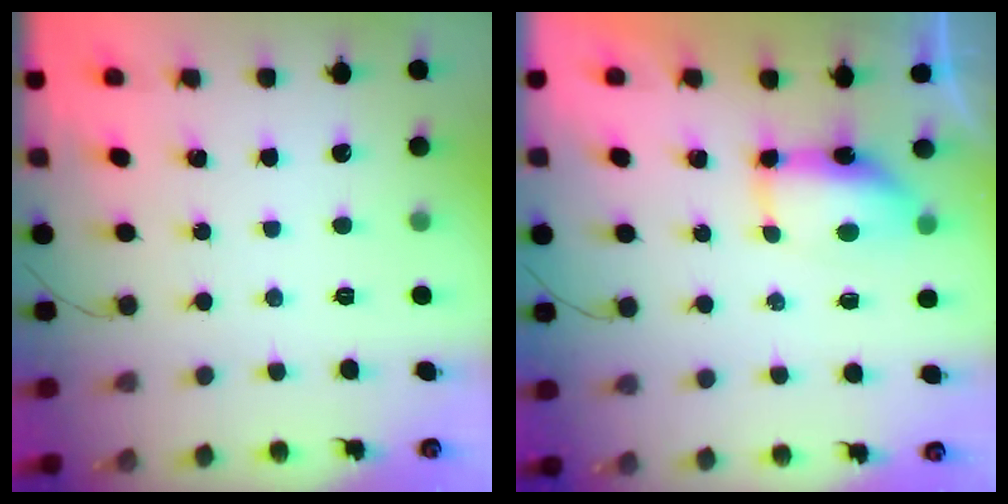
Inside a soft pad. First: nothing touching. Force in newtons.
{"total": 7.4, "press": 7.3, "slide": 1.3}